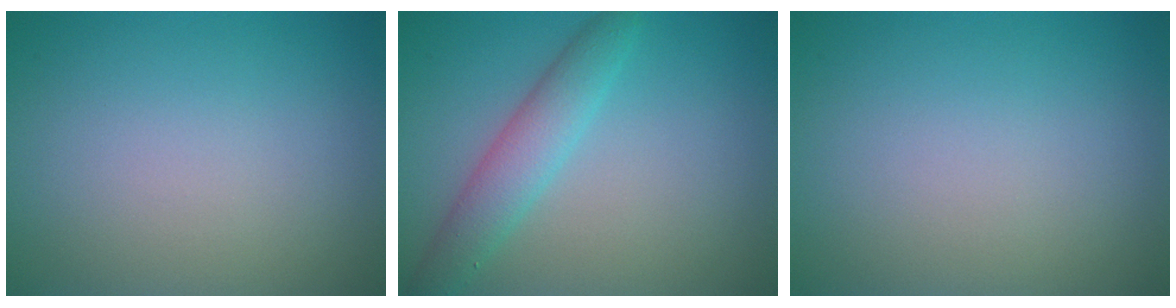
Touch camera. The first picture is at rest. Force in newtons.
{"total": 3.6, "press": 3.6, "slide": 0.1}
{"total": 0.0}